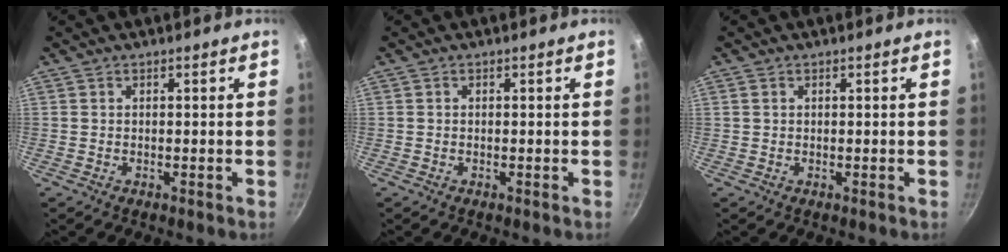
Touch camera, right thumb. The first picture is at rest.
{"total": 0.0}
{"total": 0.5, "force": [0.2, 0.4, 0.2], "torque": [-0.003, 0.001, 0.003]}